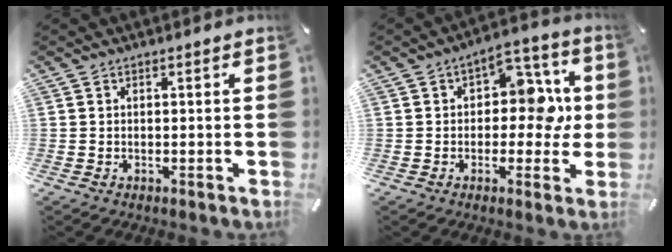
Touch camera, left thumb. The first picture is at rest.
{"total": 10.6, "force": [0.8, 7.5, 7.5], "torque": [-0.089, -0.004, 0.009]}